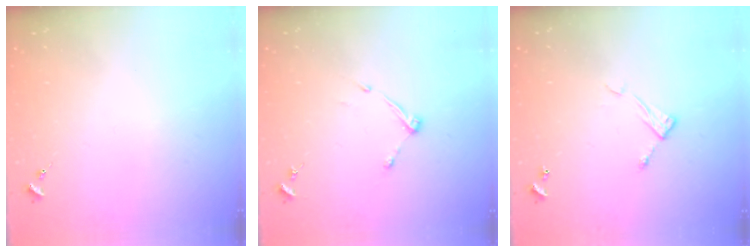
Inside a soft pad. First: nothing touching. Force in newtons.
{"total": 5.5, "press": 5.5, "slide": 0.7}
{"total": 6.5, "press": 6.5, "slide": 0.3}